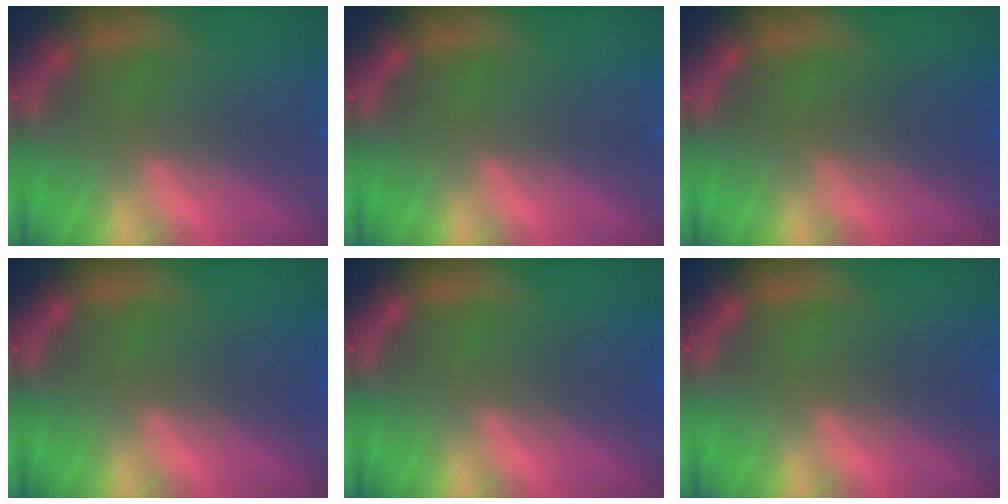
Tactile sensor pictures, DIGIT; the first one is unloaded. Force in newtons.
{"total": 0.0}
{"total": 2.5}
{"total": 1.5}
{"total": 1.5}
{"total": 2.0}